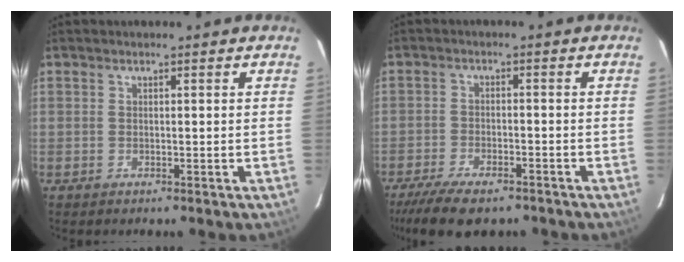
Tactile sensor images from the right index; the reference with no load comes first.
{"total": 11.0, "force": [-8.6, 3.6, 5.8], "torque": [-0.136, -0.025, -0.144]}